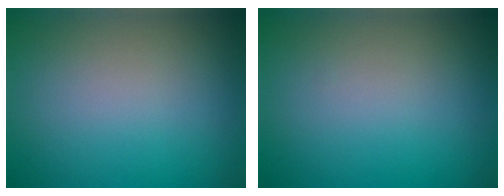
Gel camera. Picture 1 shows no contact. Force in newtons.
{"total": 0.0}